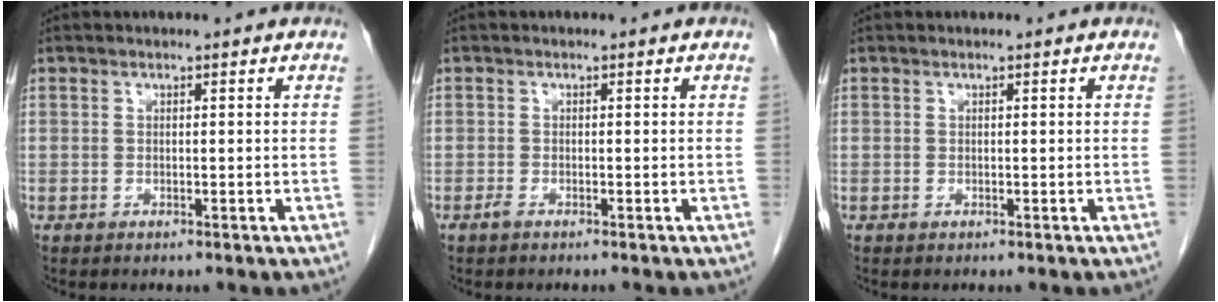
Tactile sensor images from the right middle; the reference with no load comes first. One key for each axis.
{"total": 0.7, "fx": -0.6, "fy": 0.0, "fz": 0.4, "tx": -0.011, "ty": 0.000, "tz": -0.012}
{"total": 0.0}